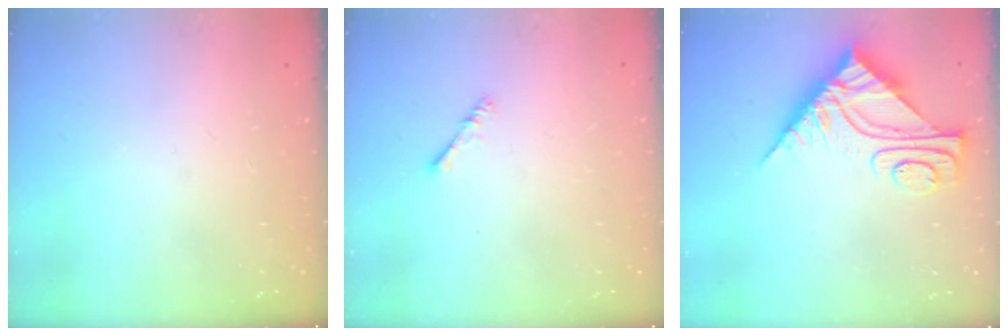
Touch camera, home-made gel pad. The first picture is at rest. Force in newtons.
{"total": 1.5, "press": 1.4, "slide": 0.3}
{"total": 10.0, "press": 9.9, "slide": 0.9}